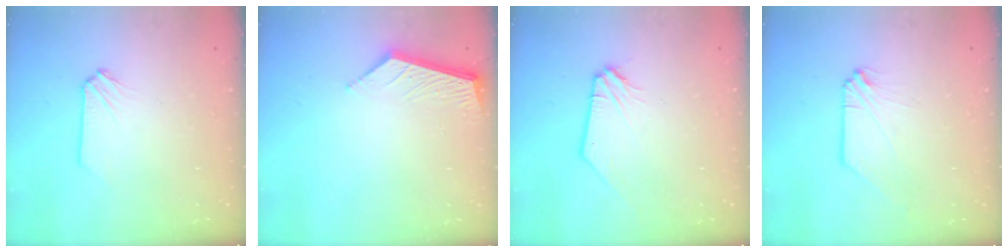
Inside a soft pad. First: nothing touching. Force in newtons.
{"total": 6.0, "press": 6.0, "slide": 0.6}
{"total": 1.4, "press": 1.3, "slide": 0.3}
{"total": 0.0}